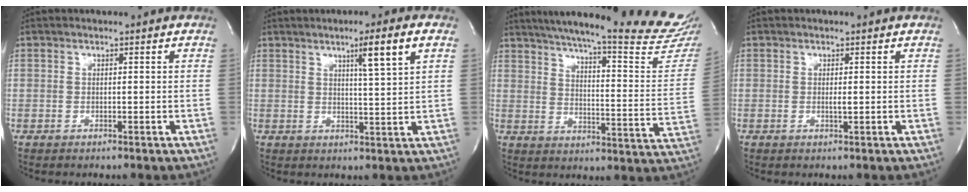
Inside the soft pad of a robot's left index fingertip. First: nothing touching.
{"total": 6.0, "force": [2.9, -0.7, 5.2], "torque": [-0.080, -0.006, 0.047]}
{"total": 30.0, "force": [26.5, 1.1, 14.1], "torque": [-0.205, -0.095, 0.328]}
{"total": 0.7, "force": [0.0, 0.1, 0.7], "torque": [-0.018, -0.002, 0.001]}